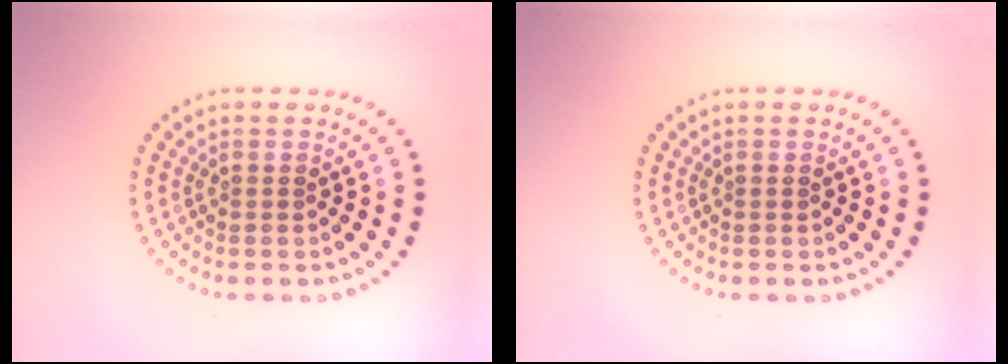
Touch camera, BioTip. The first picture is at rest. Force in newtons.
{"total": 0.0}